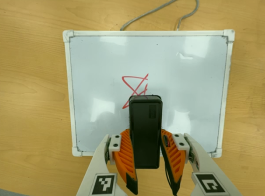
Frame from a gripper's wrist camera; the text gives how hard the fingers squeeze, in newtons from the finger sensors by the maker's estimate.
{"total": 7.8, "left": 6.0, "right": 9.5}